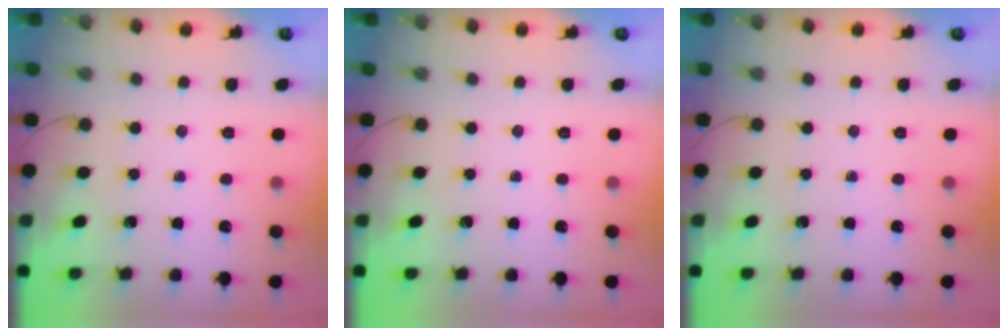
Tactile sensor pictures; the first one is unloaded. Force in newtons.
{"total": 0.0}
{"total": 0.0}